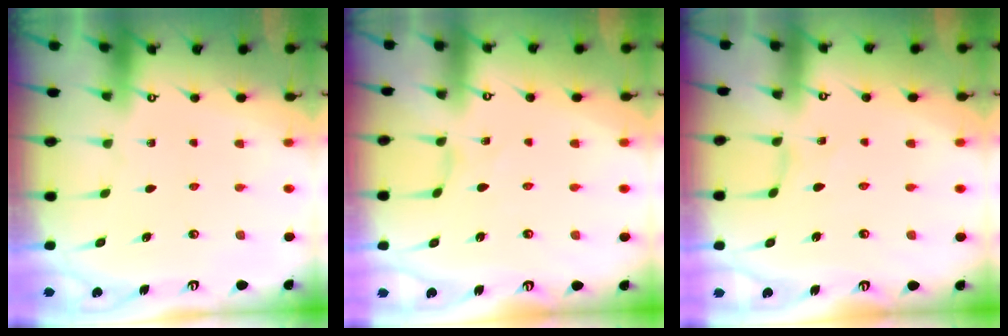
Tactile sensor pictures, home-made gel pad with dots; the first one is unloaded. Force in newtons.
{"total": 0.0}
{"total": 0.0}